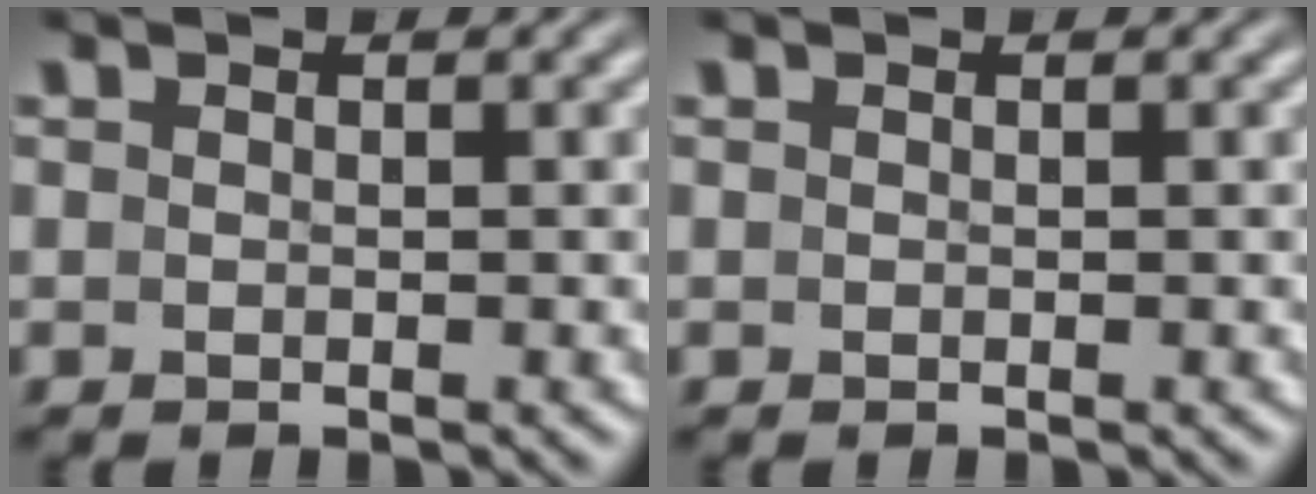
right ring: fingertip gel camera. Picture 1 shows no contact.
{"total": 0.0}